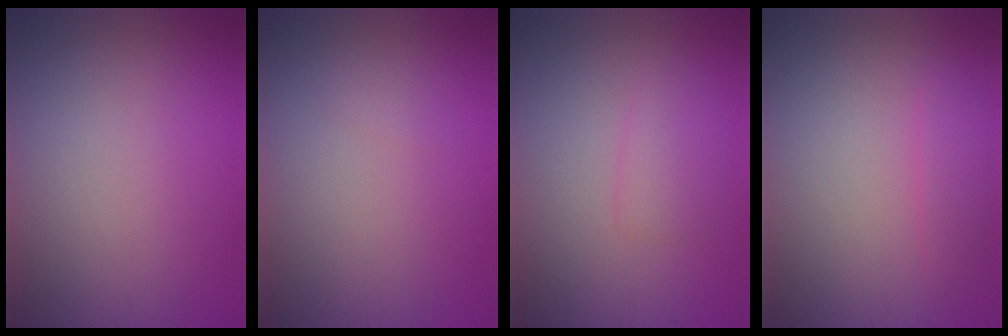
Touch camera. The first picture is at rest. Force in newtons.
{"total": 0.6, "press": 0.6, "slide": 0.0}
{"total": 1.6, "press": 1.6, "slide": 0.1}
{"total": 1.4, "press": 1.4, "slide": 0.1}